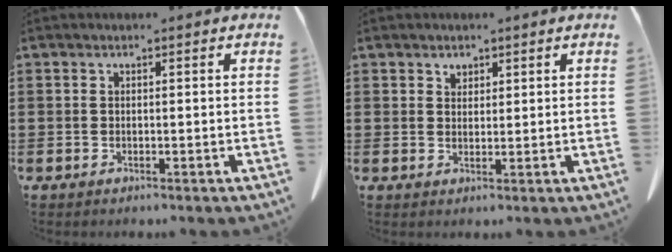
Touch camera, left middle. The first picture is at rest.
{"total": 1.7, "force": [1.5, 0.7, 0.1], "torque": [0.003, -0.004, 0.029]}